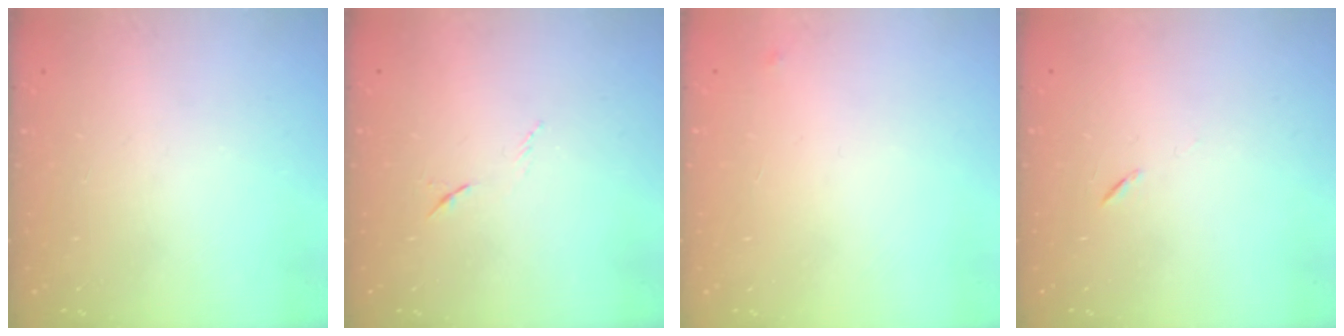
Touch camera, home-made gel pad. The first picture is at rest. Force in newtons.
{"total": 6.2, "press": 6.1, "slide": 0.9}
{"total": 2.5, "press": 2.4, "slide": 0.4}
{"total": 5.8, "press": 5.4, "slide": 2.1}